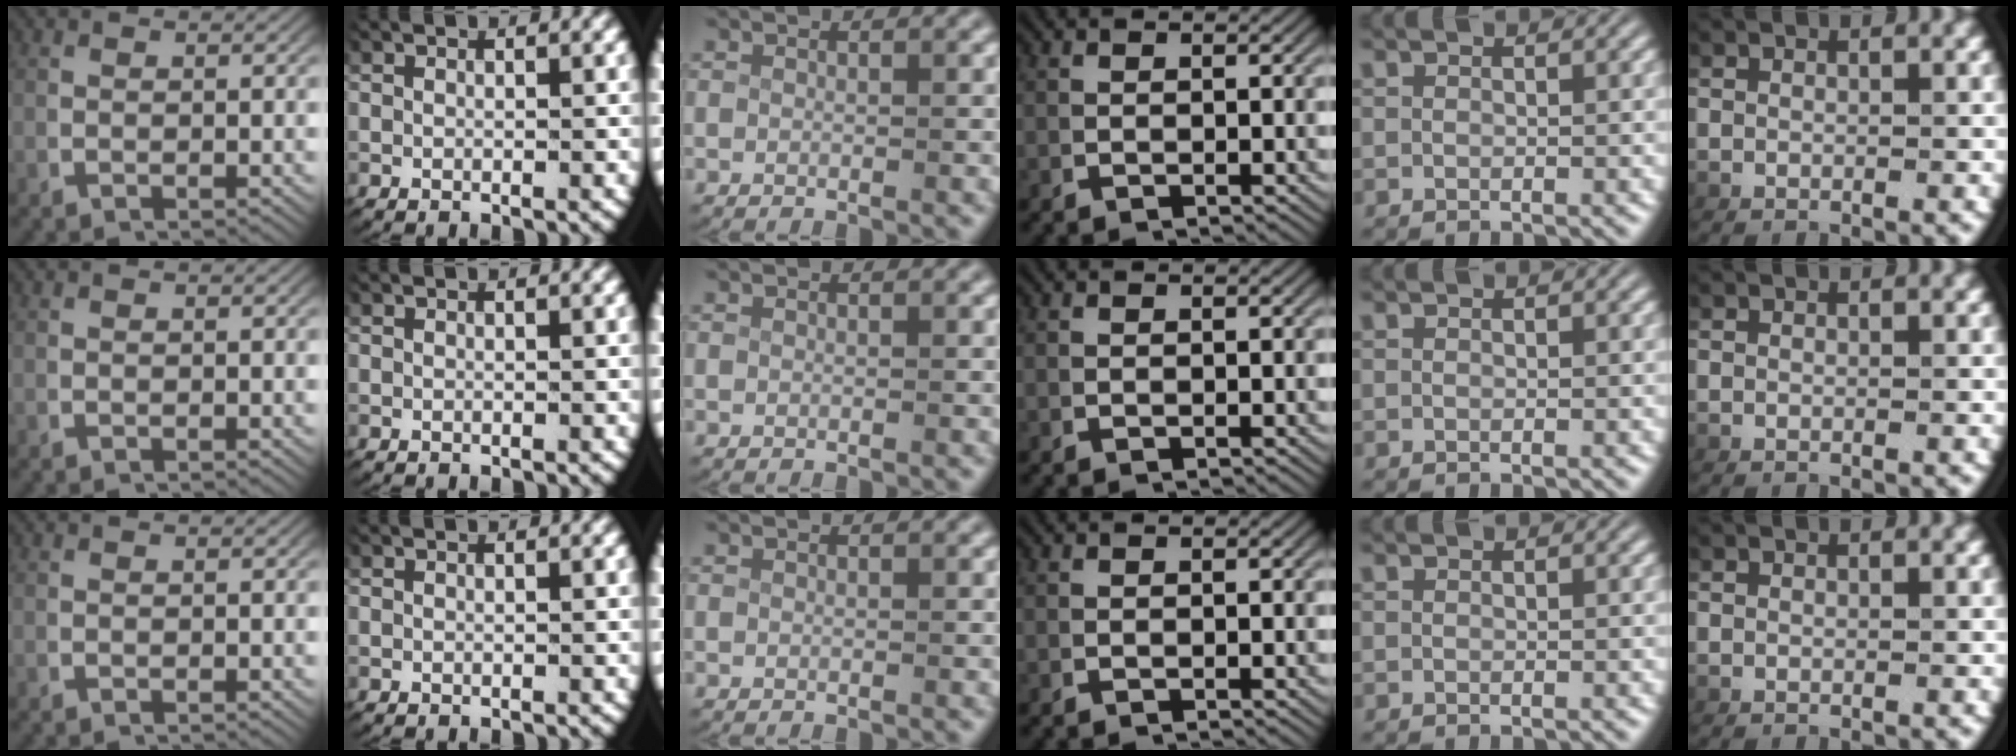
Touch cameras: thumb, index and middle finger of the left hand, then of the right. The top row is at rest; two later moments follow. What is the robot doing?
{"motion": "reach", "object": "towel"}